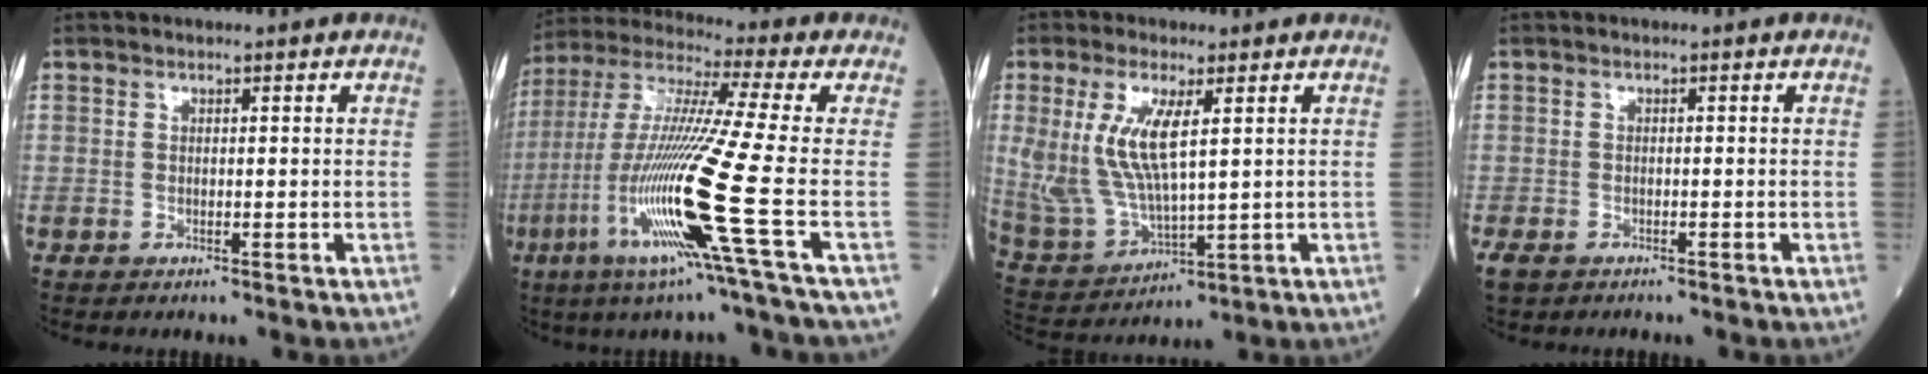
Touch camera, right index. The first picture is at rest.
{"total": 18.3, "force": [-6.0, -2.3, 17.1], "torque": [-0.366, -0.031, -0.129]}
{"total": 11.2, "force": [2.9, 2.9, 10.4], "torque": [-0.243, -0.007, 0.069]}
{"total": 2.6, "force": [-2.0, 1.3, 1.2], "torque": [-0.031, -0.006, -0.030]}